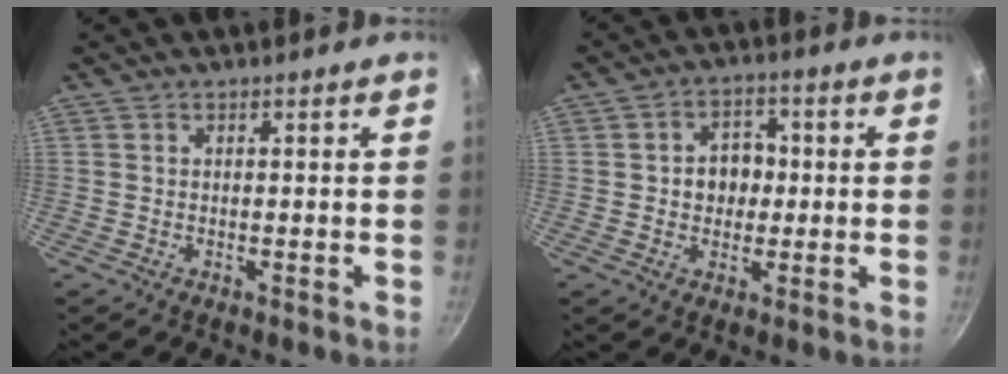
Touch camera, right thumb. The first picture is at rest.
{"total": 6.7, "force": [0.1, 5.5, 3.8], "torque": [-0.021, 0.009, -0.004]}